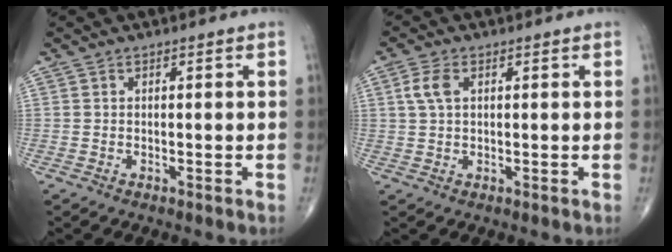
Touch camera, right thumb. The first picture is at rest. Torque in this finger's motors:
{"motor_torque": [0.30, 0.75, 0.41, 0.12, 0.14]}